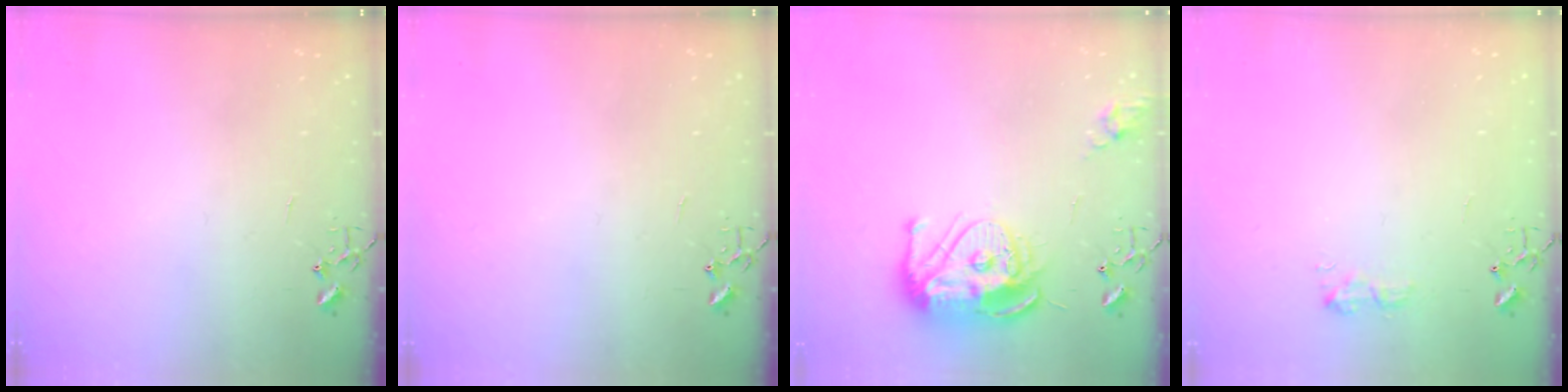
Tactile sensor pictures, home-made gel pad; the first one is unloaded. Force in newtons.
{"total": 0.0}
{"total": 14.6, "press": 14.6, "slide": 1.4}
{"total": 8.0, "press": 7.9, "slide": 0.7}